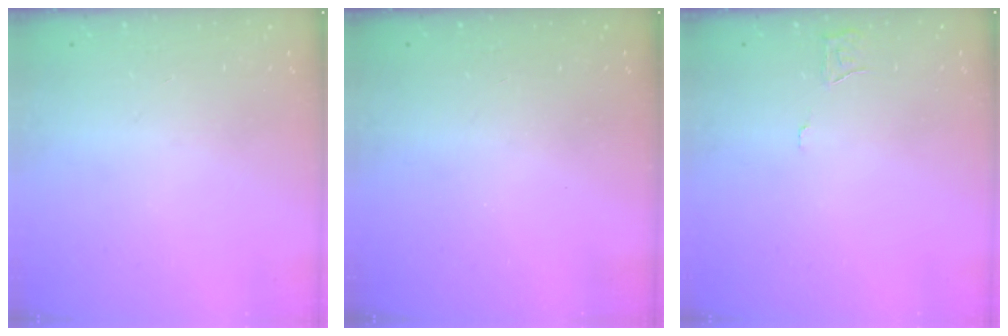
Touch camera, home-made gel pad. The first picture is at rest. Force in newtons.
{"total": 0.0}
{"total": 3.9, "press": 3.8, "slide": 0.4}